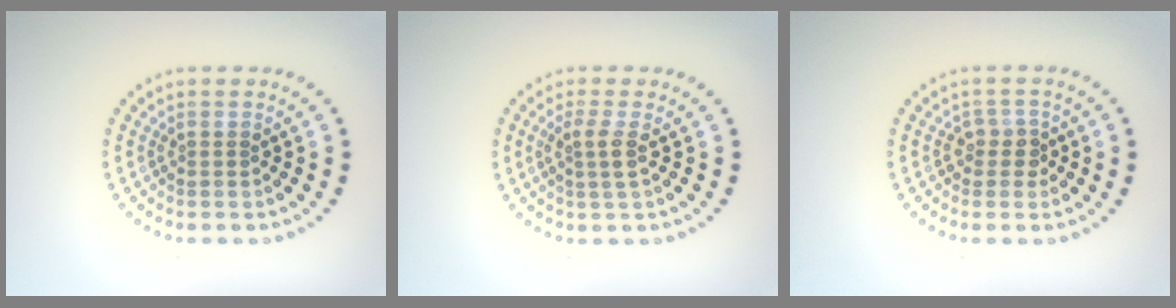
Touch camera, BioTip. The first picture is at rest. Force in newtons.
{"total": 1.8, "press": 1.5, "slide": 1.0}
{"total": 1.9, "press": 1.6, "slide": 1.1}